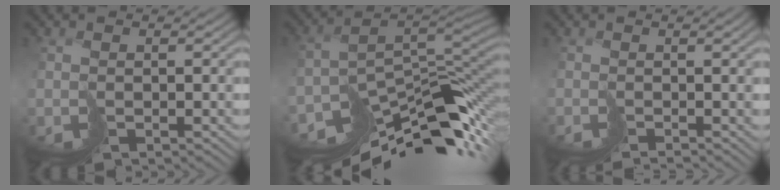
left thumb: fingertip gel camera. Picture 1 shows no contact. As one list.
[{"total": 12.9, "force": [-8.6, 4.4, 8.5], "torque": [-0.138, -0.010, -0.133]}, {"total": 2.3, "force": [-1.1, -0.4, 1.9], "torque": [-0.008, -0.004, -0.016]}]